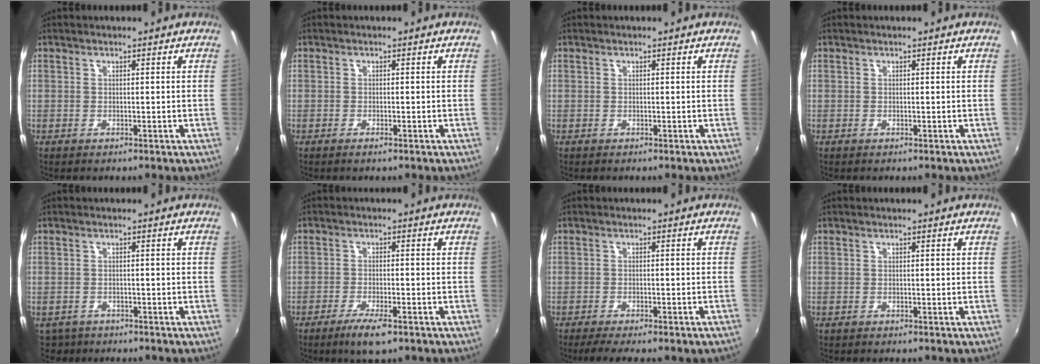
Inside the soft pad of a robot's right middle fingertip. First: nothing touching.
{"total": 0.9, "force": [-0.7, 0.1, 0.6], "torque": [-0.012, -0.003, -0.013]}
{"total": 0.0}
{"total": 0.0}
{"total": 3.2, "force": [-2.3, 2.1, 0.7], "torque": [-0.021, -0.007, -0.033]}
{"total": 5.8, "force": [-3.8, 1.2, 4.2], "torque": [-0.096, -0.017, -0.067]}
{"total": 5.8, "force": [-4.7, 0.2, 3.5], "torque": [-0.072, -0.016, -0.068]}
{"total": 0.0}